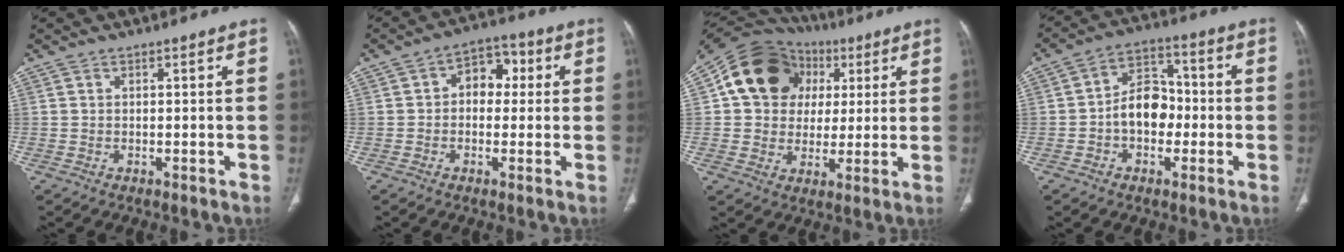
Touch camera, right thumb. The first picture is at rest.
{"total": 7.5, "force": [1.0, 5.3, 5.1], "torque": [-0.037, 0.022, 0.006]}
{"total": 17.2, "force": [4.7, 14.4, 8.3], "torque": [-0.108, 0.021, 0.077]}
{"total": 9.6, "force": [-1.6, 7.0, 6.5], "torque": [-0.072, 0.033, -0.038]}